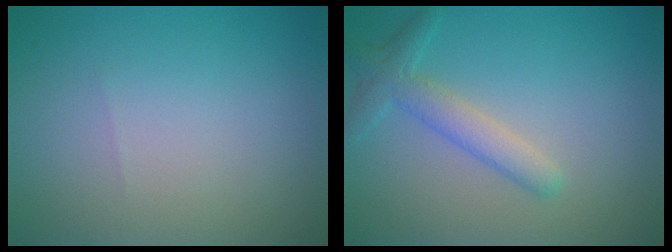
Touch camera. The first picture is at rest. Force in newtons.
{"total": 2.8, "press": 2.8, "slide": 0.1}